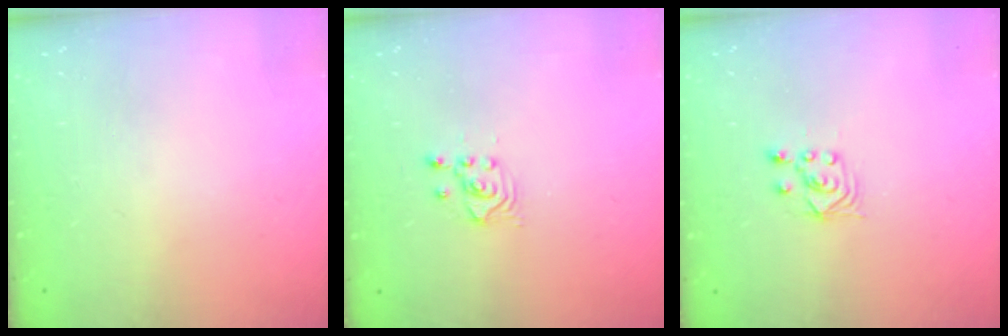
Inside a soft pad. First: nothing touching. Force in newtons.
{"total": 2.5, "press": 2.5, "slide": 0.3}
{"total": 2.5, "press": 2.2, "slide": 1.2}